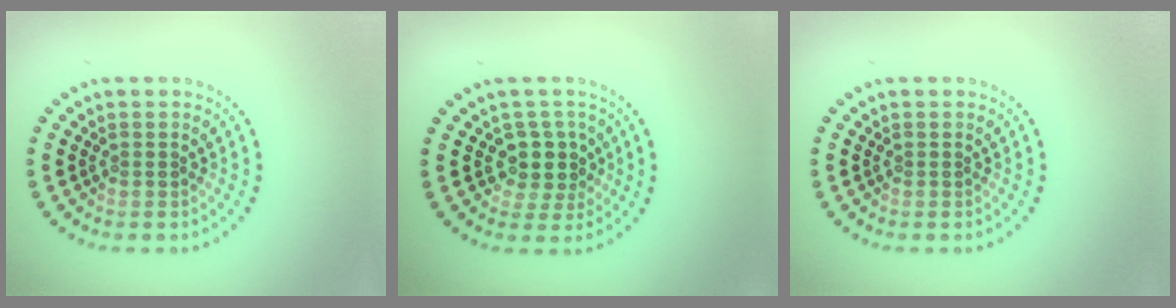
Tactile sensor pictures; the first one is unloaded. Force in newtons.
{"total": 3.0, "press": 2.5, "slide": 1.5}
{"total": 0.0}